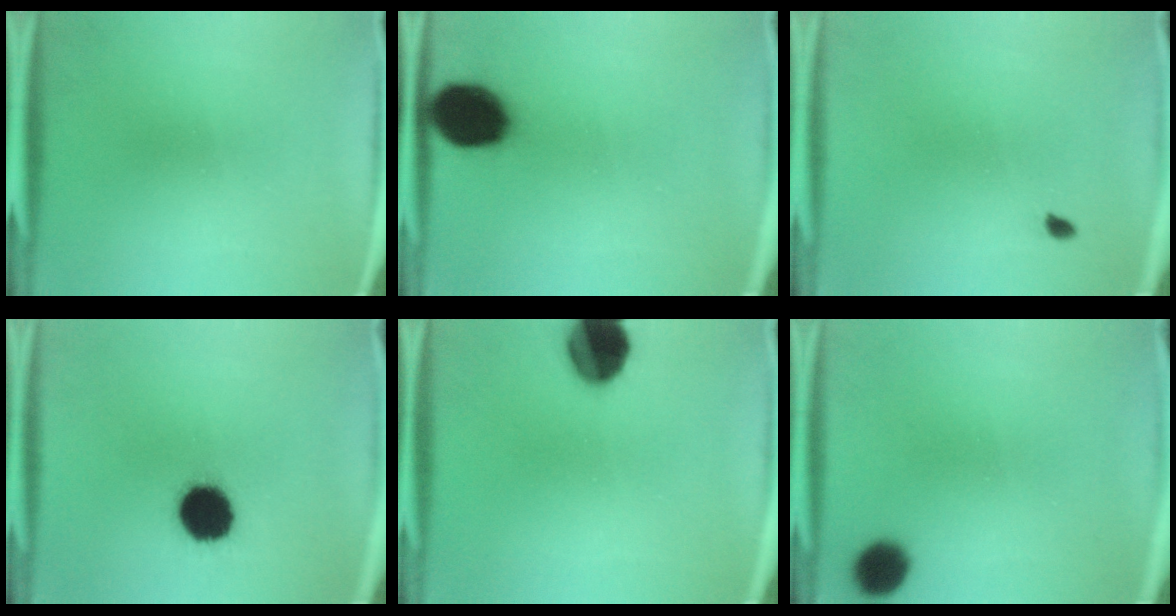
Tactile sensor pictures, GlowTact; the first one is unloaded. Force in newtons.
{"total": 13.5}
{"total": 0.9}
{"total": 13.9}
{"total": 13.5}
{"total": 6.8}